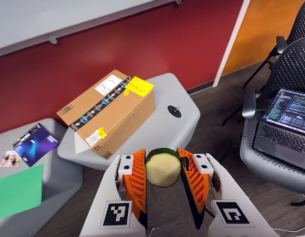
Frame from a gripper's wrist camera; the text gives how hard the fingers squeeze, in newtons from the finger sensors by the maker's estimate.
{"total": 11.5, "left": 12.1, "right": 10.9}